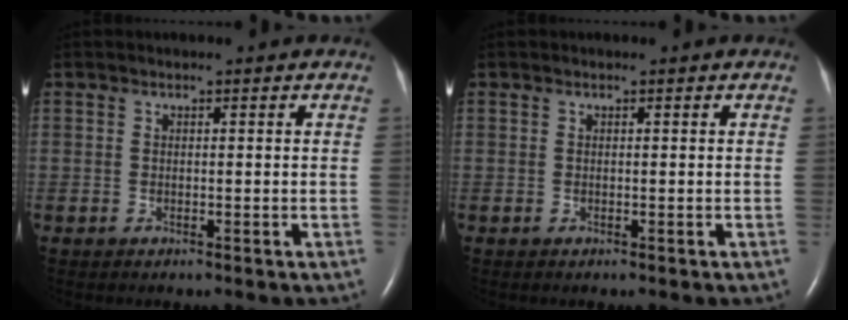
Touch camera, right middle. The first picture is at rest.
{"total": 0.0}